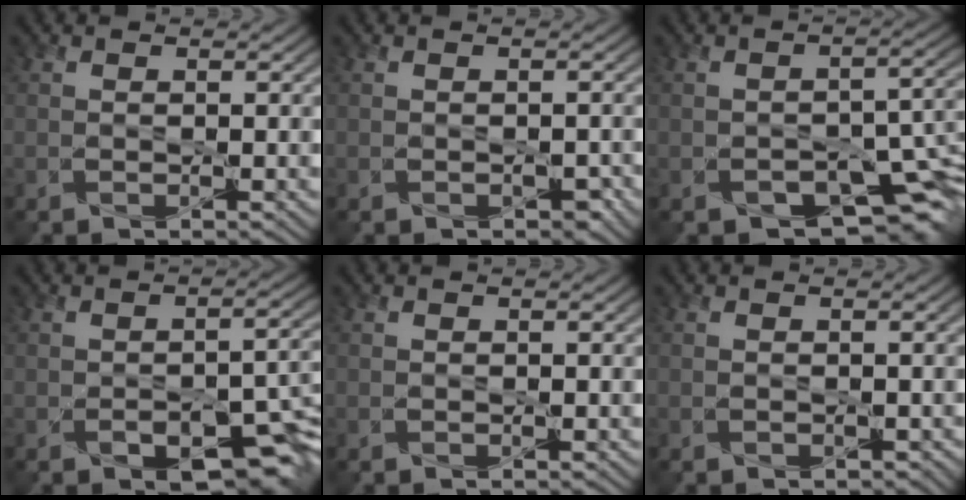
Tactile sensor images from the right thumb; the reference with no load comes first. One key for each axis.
{"total": 1.0, "fx": -0.5, "fy": 0.6, "fz": 0.5, "tx": -0.009, "ty": -0.008, "tz": -0.005}
{"total": 7.9, "fx": -4.0, "fy": 4.3, "fz": 5.2, "tx": -0.067, "ty": -0.027, "tz": -0.052}
{"total": 7.0, "fx": -3.2, "fy": 3.7, "fz": 5.0, "tx": -0.064, "ty": -0.018, "tz": -0.036}
{"total": 0.0}
{"total": 0.0}